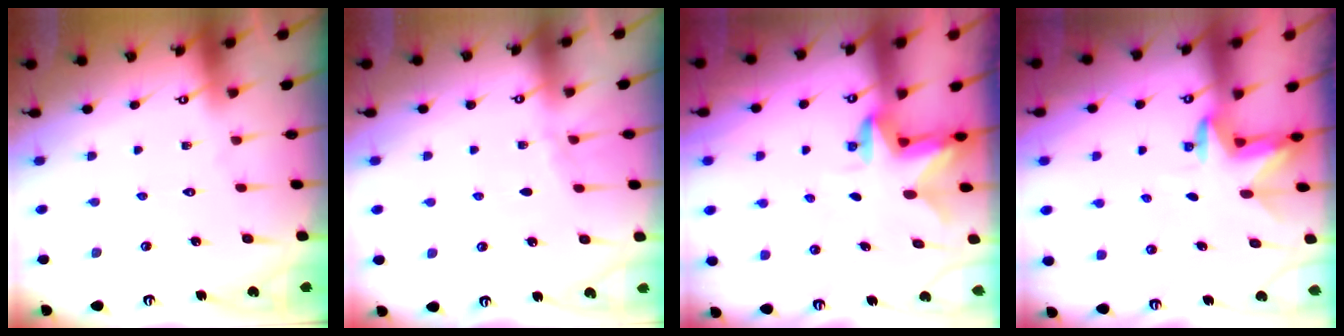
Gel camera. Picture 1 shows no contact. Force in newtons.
{"total": 2.1, "press": 2.0, "slide": 0.3}
{"total": 2.8, "press": 2.8, "slide": 0.5}
{"total": 2.9, "press": 2.9, "slide": 0.5}